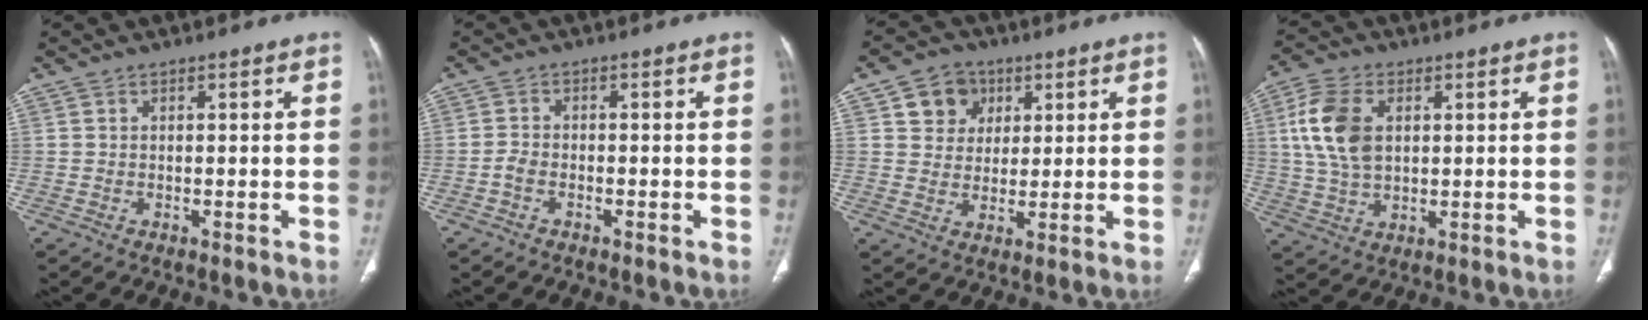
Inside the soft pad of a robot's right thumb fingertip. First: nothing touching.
{"total": 1.8, "force": [-1.0, 1.0, 1.1], "torque": [-0.024, 0.009, -0.022]}
{"total": 7.5, "force": [3.1, 6.4, 2.4], "torque": [-0.007, -0.008, 0.050]}
{"total": 11.1, "force": [2.5, 6.9, 8.3], "torque": [-0.167, 0.002, 0.049]}